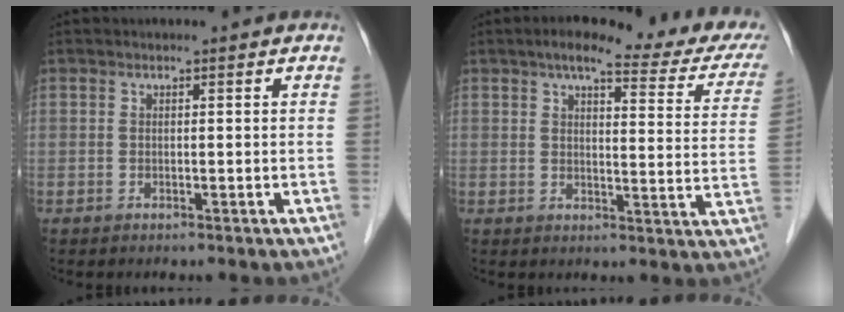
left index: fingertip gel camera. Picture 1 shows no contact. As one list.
[{"total": 19.0, "force": [15.0, 3.6, 11.0], "torque": [-0.131, 0.007, 0.163]}]